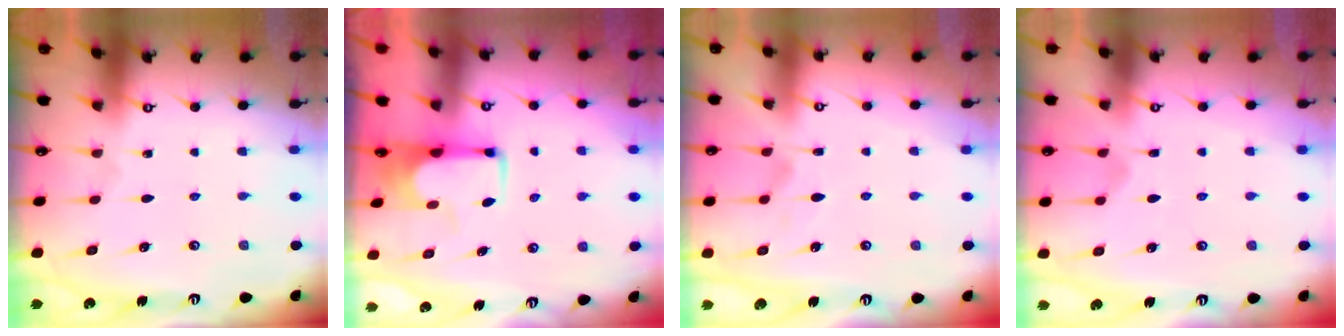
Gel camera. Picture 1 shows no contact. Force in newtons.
{"total": 3.8, "press": 3.7, "slide": 0.4}
{"total": 4.3, "press": 4.1, "slide": 1.2}
{"total": 2.9, "press": 2.6, "slide": 1.3}